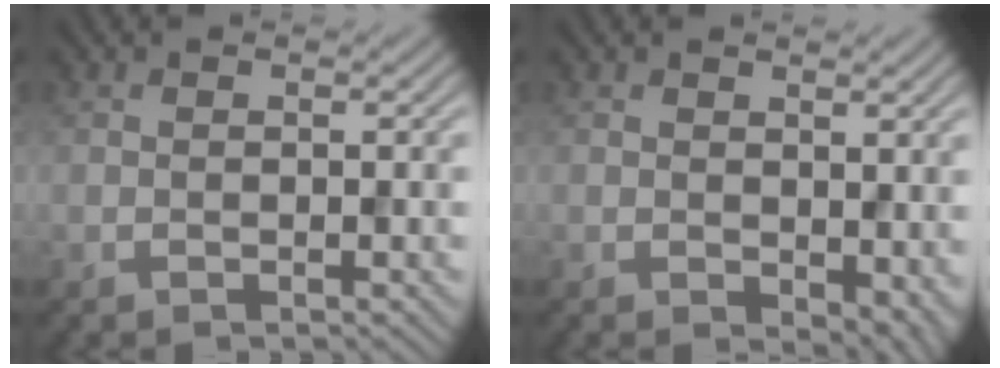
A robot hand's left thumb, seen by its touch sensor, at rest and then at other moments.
{"total": 4.1, "force": [0.0, 2.7, 3.1], "torque": [-0.049, -0.019, 0.008]}